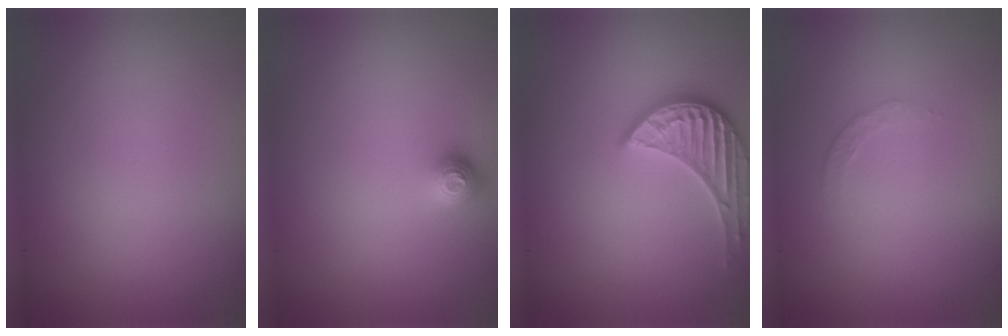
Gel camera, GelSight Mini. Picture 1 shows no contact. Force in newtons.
{"total": 1.3, "press": 1.1, "slide": 0.7}
{"total": 3.2, "press": 3.2, "slide": 0.5}
{"total": 1.1, "press": 1.1, "slide": 0.3}